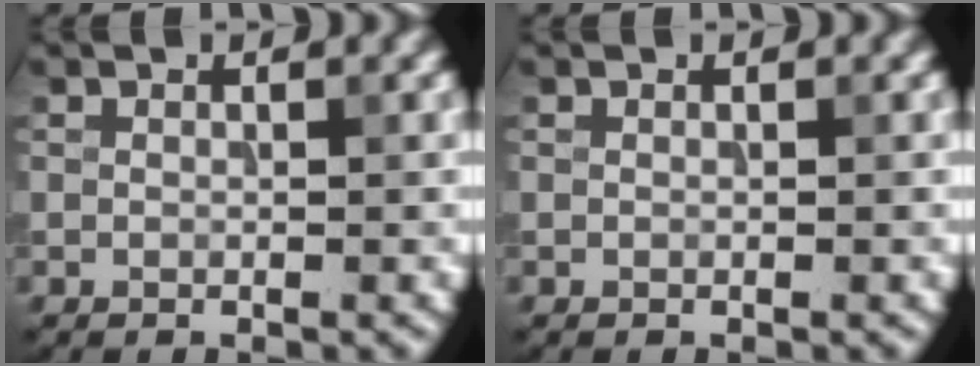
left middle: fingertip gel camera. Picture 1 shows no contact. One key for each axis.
{"total": 0.0}